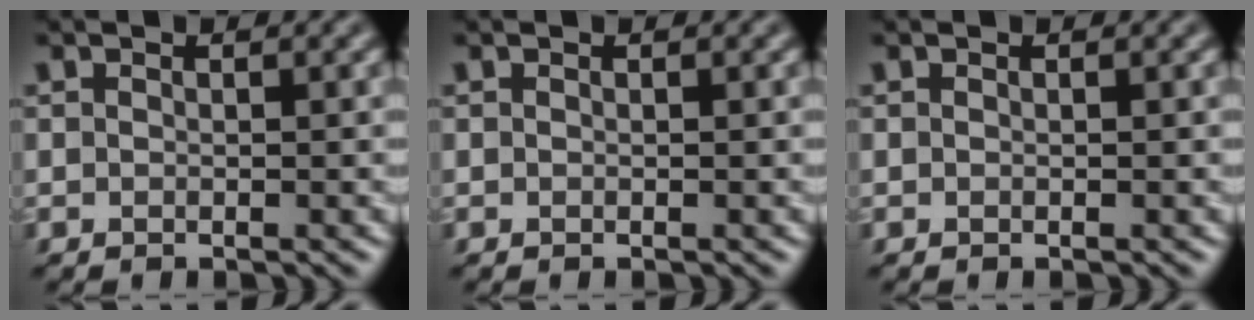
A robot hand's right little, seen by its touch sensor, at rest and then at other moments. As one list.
[{"total": 0.0}, {"total": 0.0}]